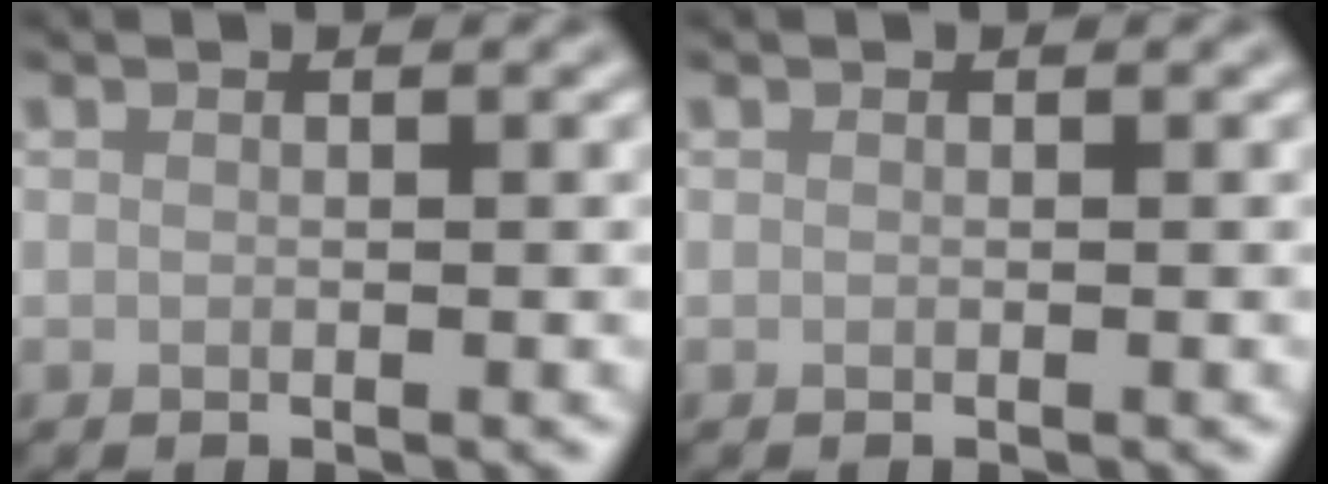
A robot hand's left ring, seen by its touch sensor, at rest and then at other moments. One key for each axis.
{"total": 0.0}